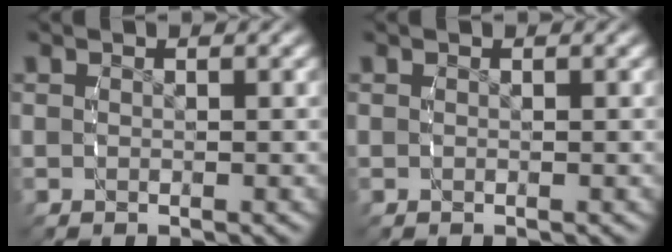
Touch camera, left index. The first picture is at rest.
{"total": 0.0}